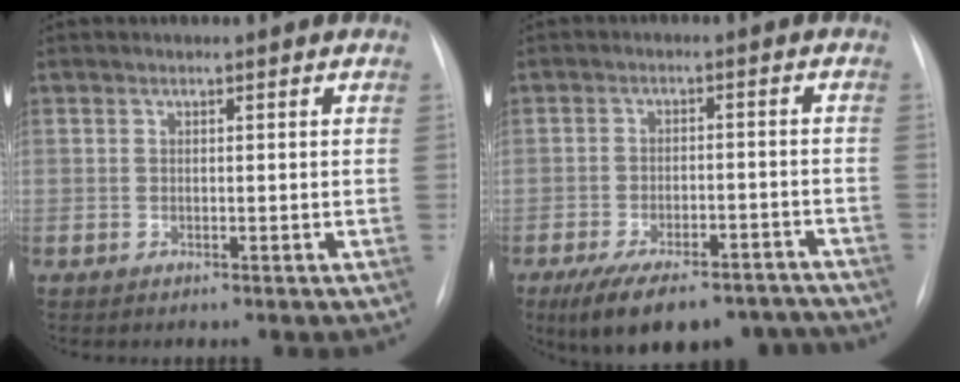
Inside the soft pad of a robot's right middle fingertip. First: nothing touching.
{"total": 14.5, "force": [-11.9, 5.1, 6.5], "torque": [-0.099, 0.011, -0.171]}